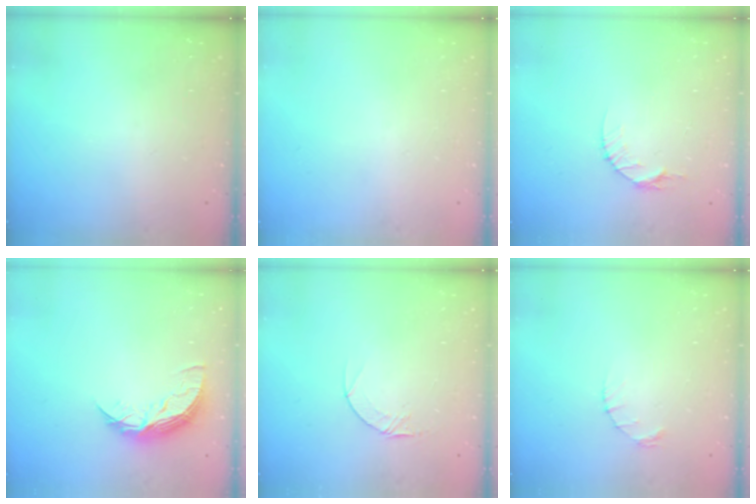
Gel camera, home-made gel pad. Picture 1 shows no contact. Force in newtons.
{"total": 0.0}
{"total": 5.3, "press": 5.2, "slide": 0.5}
{"total": 8.3, "press": 8.3, "slide": 0.7}
{"total": 4.1, "press": 4.1, "slide": 0.4}
{"total": 1.2, "press": 1.1, "slide": 0.2}